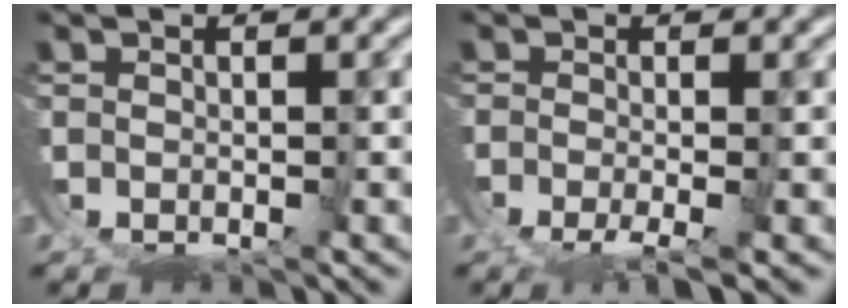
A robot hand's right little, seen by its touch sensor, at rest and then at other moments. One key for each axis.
{"total": 2.9, "fx": -1.8, "fy": -0.5, "fz": 2.3, "tx": -0.022, "ty": -0.008, "tz": -0.027}